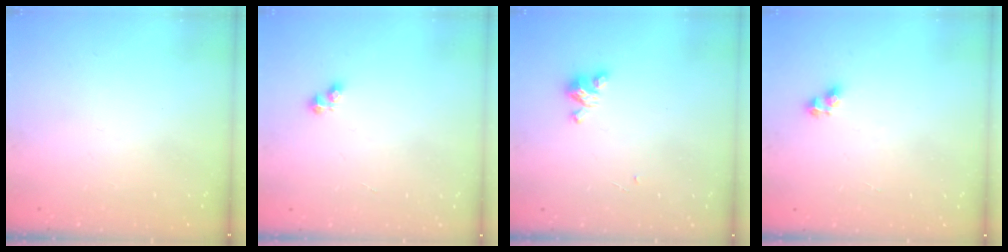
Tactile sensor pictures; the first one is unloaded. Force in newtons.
{"total": 2.4, "press": 2.4, "slide": 0.3}
{"total": 3.6, "press": 3.6, "slide": 0.3}
{"total": 3.7, "press": 3.7, "slide": 0.3}